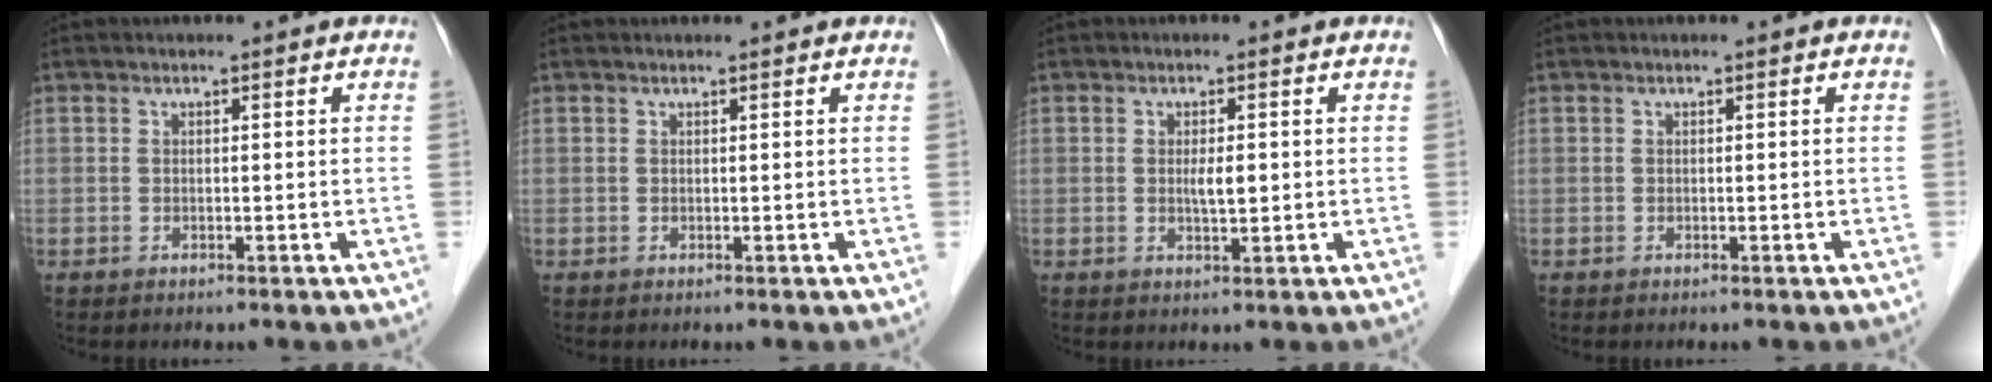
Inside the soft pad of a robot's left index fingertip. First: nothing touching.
{"total": 1.0, "force": [1.0, 0.1, 0.1], "torque": [-0.009, 0.008, 0.013]}
{"total": 2.2, "force": [0.0, 0.5, 2.1], "torque": [-0.040, -0.004, 0.001]}
{"total": 0.0}